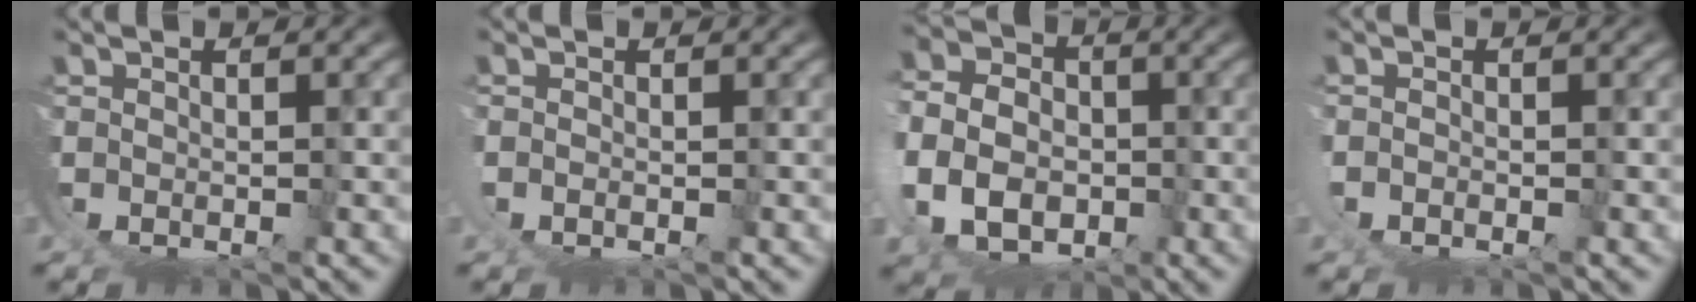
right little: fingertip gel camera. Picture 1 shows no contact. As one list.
[{"total": 1.0, "force": [0.2, -0.6, 0.8], "torque": [-0.020, -0.006, 0.007]}, {"total": 7.6, "force": [-1.0, 5.6, 5.1], "torque": [-0.095, -0.028, -0.005]}, {"total": 0.8, "force": [-0.1, -0.4, 0.7], "torque": [-0.021, -0.006, -0.001]}]